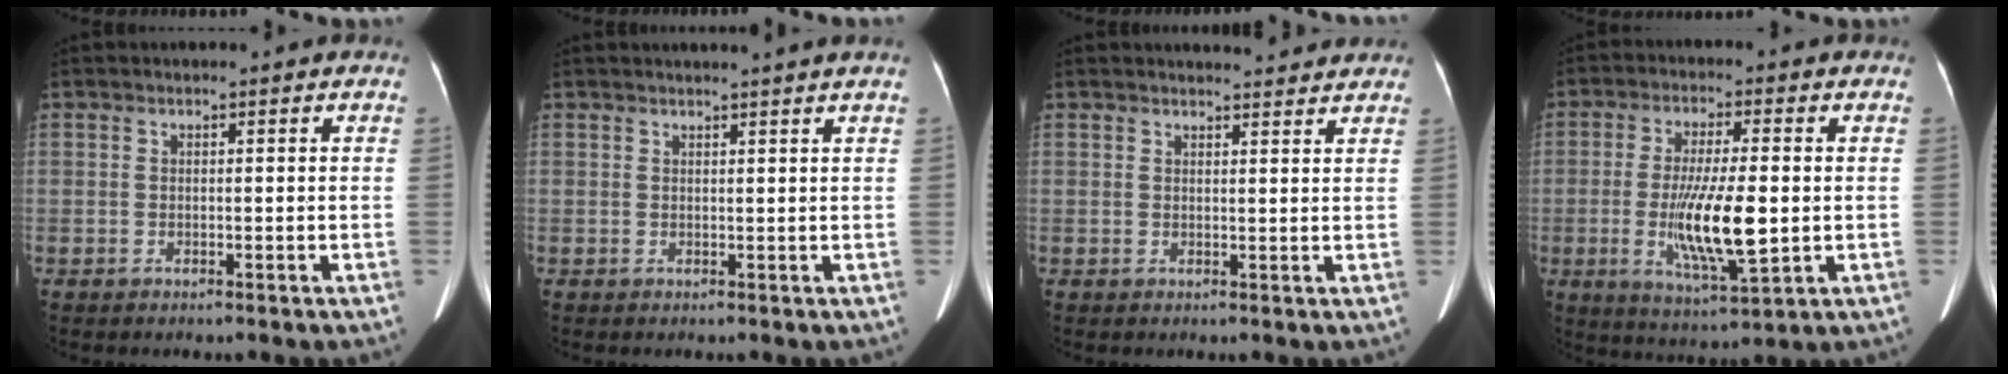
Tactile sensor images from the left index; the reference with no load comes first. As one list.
[{"total": 3.2, "force": [2.8, -0.9, 1.3], "torque": [-0.020, 0.001, 0.033]}, {"total": 5.2, "force": [5.0, 0.8, 1.1], "torque": [-0.017, 0.008, 0.051]}, {"total": 11.4, "force": [-1.3, 2.1, 11.1], "torque": [-0.213, -0.018, -0.019]}]